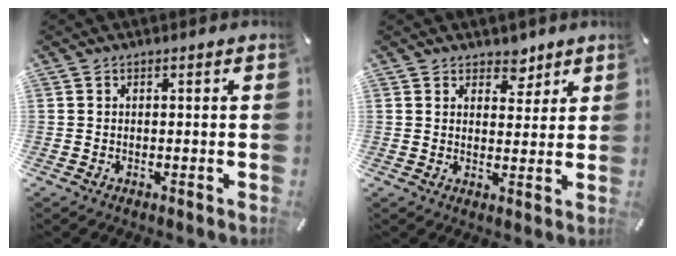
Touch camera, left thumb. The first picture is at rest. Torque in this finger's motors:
{"motor_torque": [0.27, -0.31, 0.00, -0.02, -0.06]}